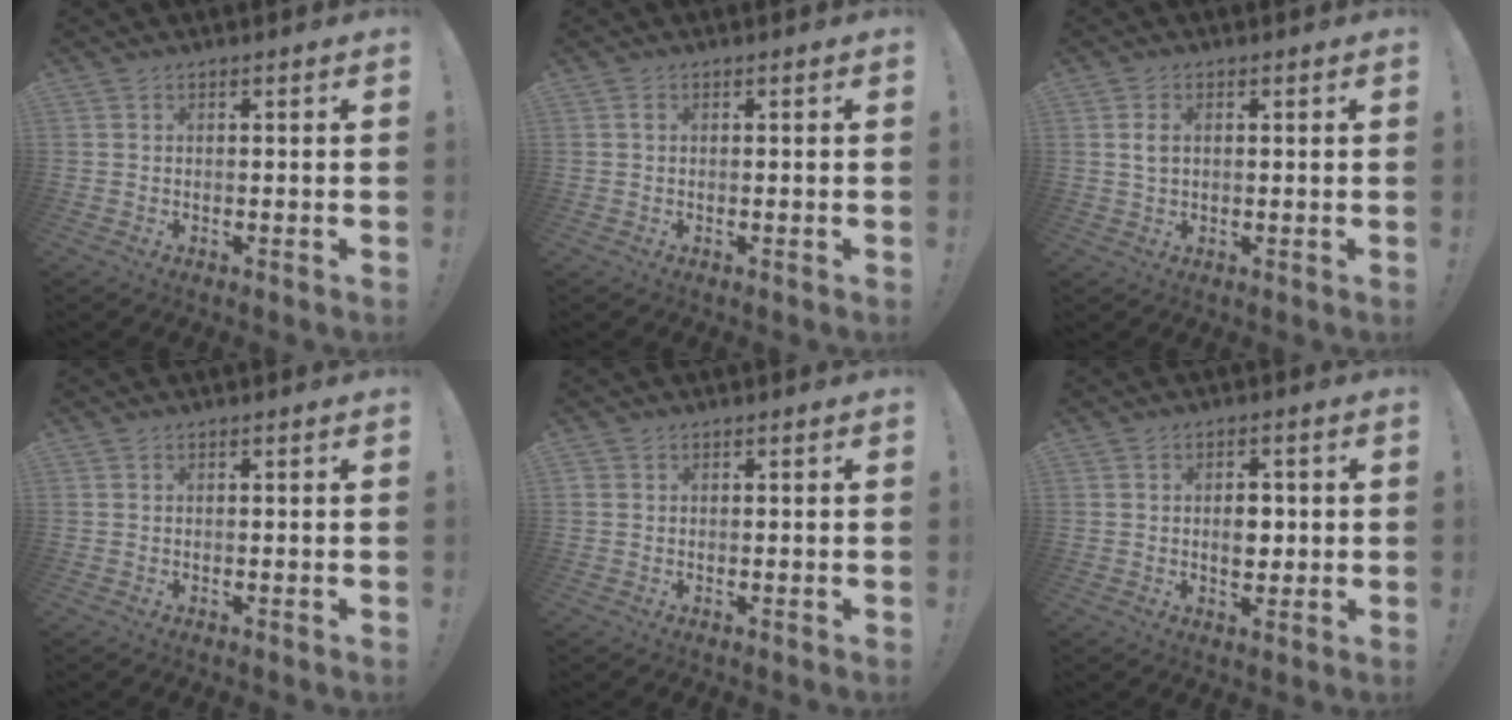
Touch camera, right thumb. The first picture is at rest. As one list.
[{"total": 0.6, "force": [0.1, 0.3, 0.5], "torque": [-0.012, 0.005, 0.001]}, {"total": 2.8, "force": [0.8, 1.6, 2.2], "torque": [-0.038, 0.002, 0.014]}, {"total": 0.0}, {"total": 0.6, "force": [0.2, 0.6, 0.0], "torque": [0.006, 0.000, 0.002]}, {"total": 5.3, "force": [-0.1, 3.8, 3.7], "torque": [-0.041, 0.000, -0.007]}]